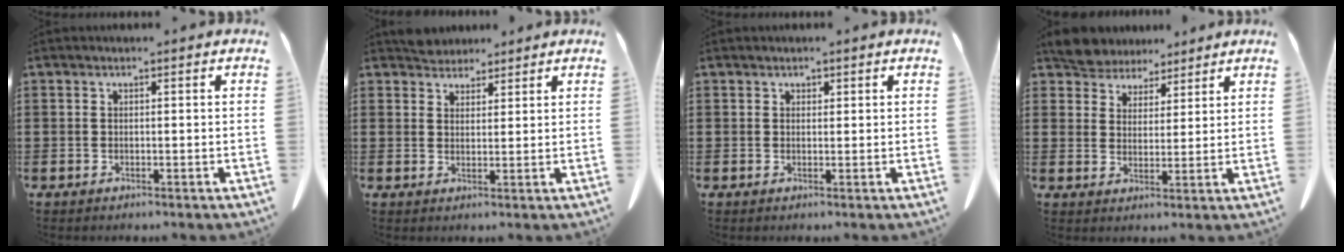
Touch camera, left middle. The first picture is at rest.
{"total": 3.3, "force": [3.1, 1.0, 0.1], "torque": [-0.004, -0.004, 0.060]}
{"total": 0.9, "force": [0.7, 0.5, 0.1], "torque": [-0.005, 0.000, 0.016]}
{"total": 5.7, "force": [5.3, 2.1, 0.3], "torque": [-0.034, -0.016, 0.100]}